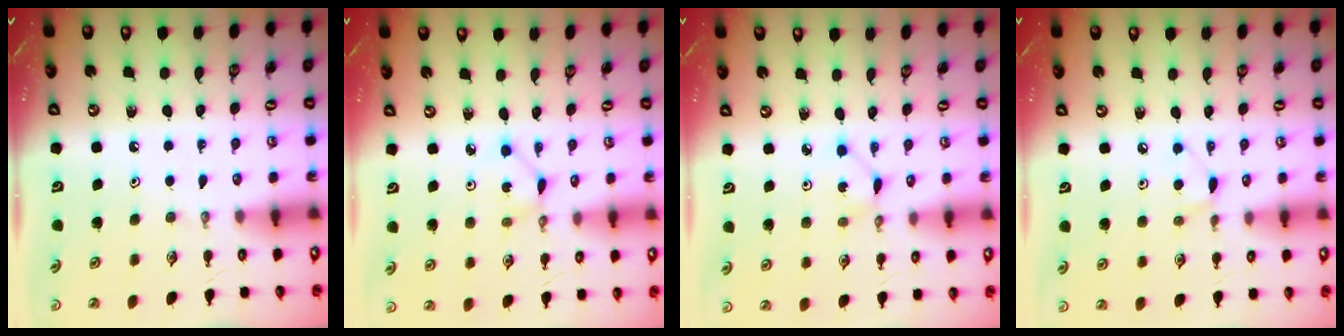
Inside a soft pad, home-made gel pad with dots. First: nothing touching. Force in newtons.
{"total": 2.0, "press": 1.9, "slide": 0.2}
{"total": 2.0, "press": 2.0, "slide": 0.3}
{"total": 5.6, "press": 5.5, "slide": 0.7}